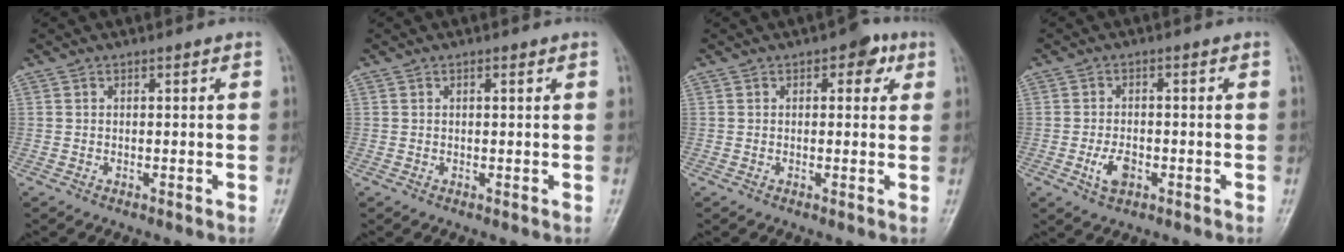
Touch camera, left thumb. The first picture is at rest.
{"total": 0.6, "force": [0.3, 0.2, 0.5], "torque": [-0.009, 0.000, 0.004]}
{"total": 4.1, "force": [1.7, 2.5, 2.8], "torque": [-0.008, 0.002, 0.012]}
{"total": 4.0, "force": [-1.5, 2.4, 2.9], "torque": [-0.053, 0.004, -0.025]}